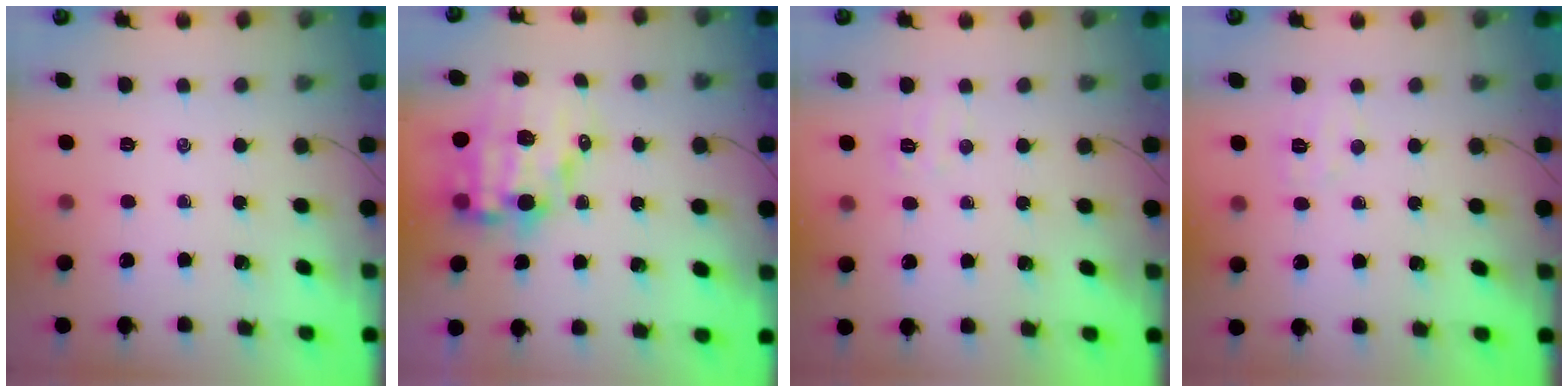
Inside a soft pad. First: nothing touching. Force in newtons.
{"total": 12.4, "press": 12.0, "slide": 3.2}
{"total": 4.9, "press": 4.8, "slide": 1.2}
{"total": 4.5, "press": 4.4, "slide": 1.0}